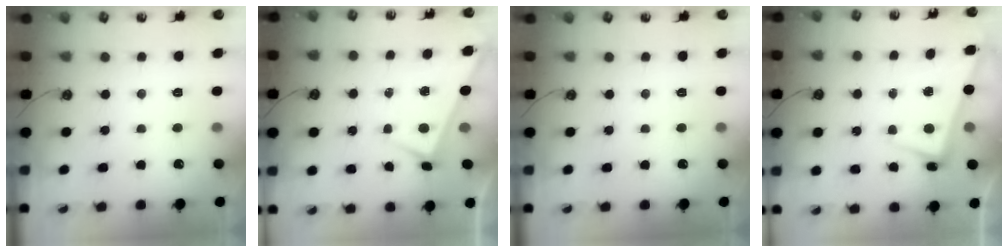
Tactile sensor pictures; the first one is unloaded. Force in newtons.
{"total": 3.0, "press": 3.0, "slide": 0.2}
{"total": 0.0}
{"total": 2.5, "press": 2.4, "slide": 0.9}